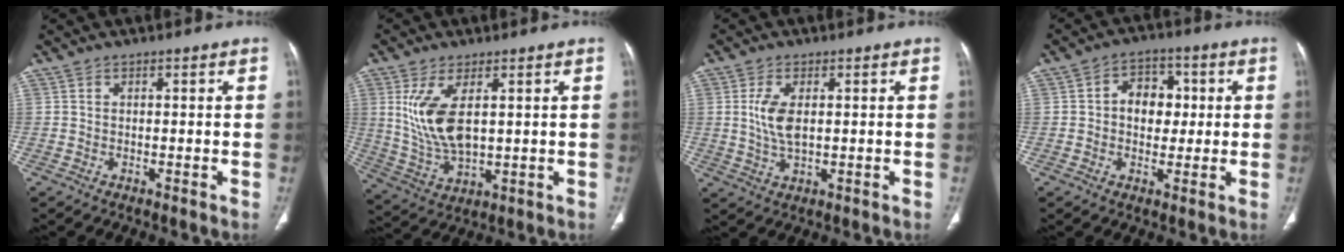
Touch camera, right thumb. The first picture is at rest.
{"total": 10.9, "force": [2.7, 5.1, 9.3], "torque": [-0.190, -0.015, 0.069]}
{"total": 5.9, "force": [0.9, 2.9, 5.0], "torque": [-0.109, -0.005, 0.021]}
{"total": 7.8, "force": [0.8, 5.9, 5.0], "torque": [-0.035, 0.011, 0.008]}